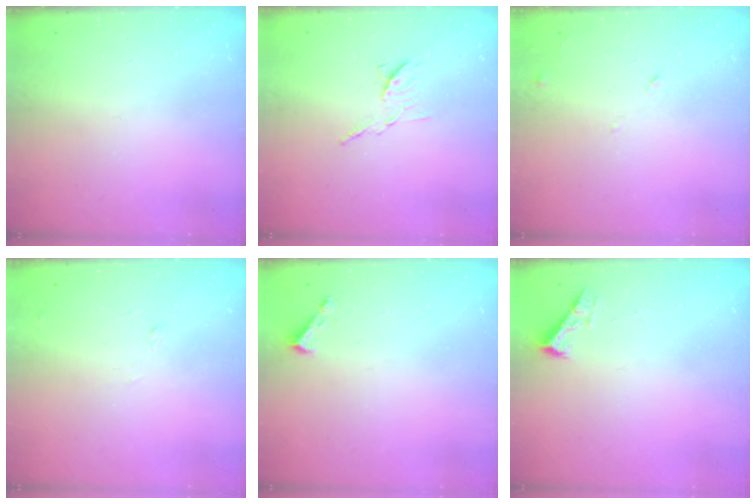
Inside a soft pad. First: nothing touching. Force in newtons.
{"total": 6.8, "press": 6.8, "slide": 0.5}
{"total": 5.5, "press": 5.5, "slide": 0.8}
{"total": 5.8, "press": 5.7, "slide": 0.8}
{"total": 1.6, "press": 1.6, "slide": 0.1}
{"total": 2.5, "press": 2.5, "slide": 0.3}